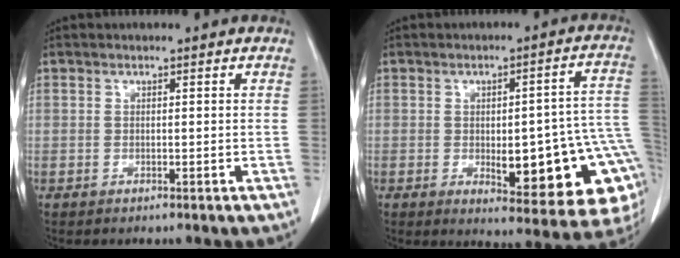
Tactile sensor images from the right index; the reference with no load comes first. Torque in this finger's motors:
{"motor_torque": [1.51, -0.63, 0.35, 0.09]}